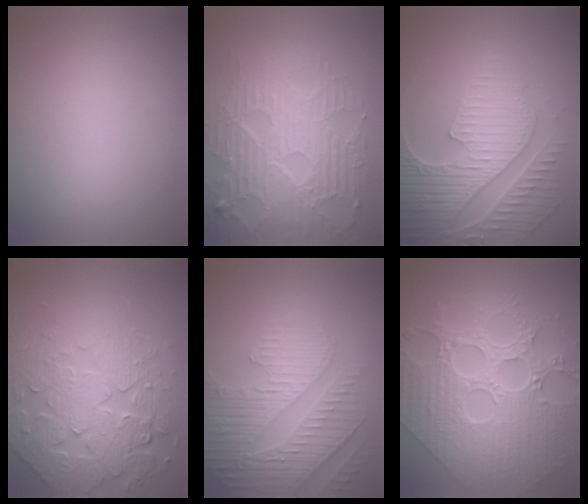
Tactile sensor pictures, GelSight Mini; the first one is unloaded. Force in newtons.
{"total": 7.4, "press": 5.9, "slide": 4.4}
{"total": 6.0, "press": 5.1, "slide": 3.1}
{"total": 7.7, "press": 5.8, "slide": 5.1}
{"total": 4.8, "press": 4.4, "slide": 1.9}
{"total": 9.4, "press": 7.1, "slide": 6.1}